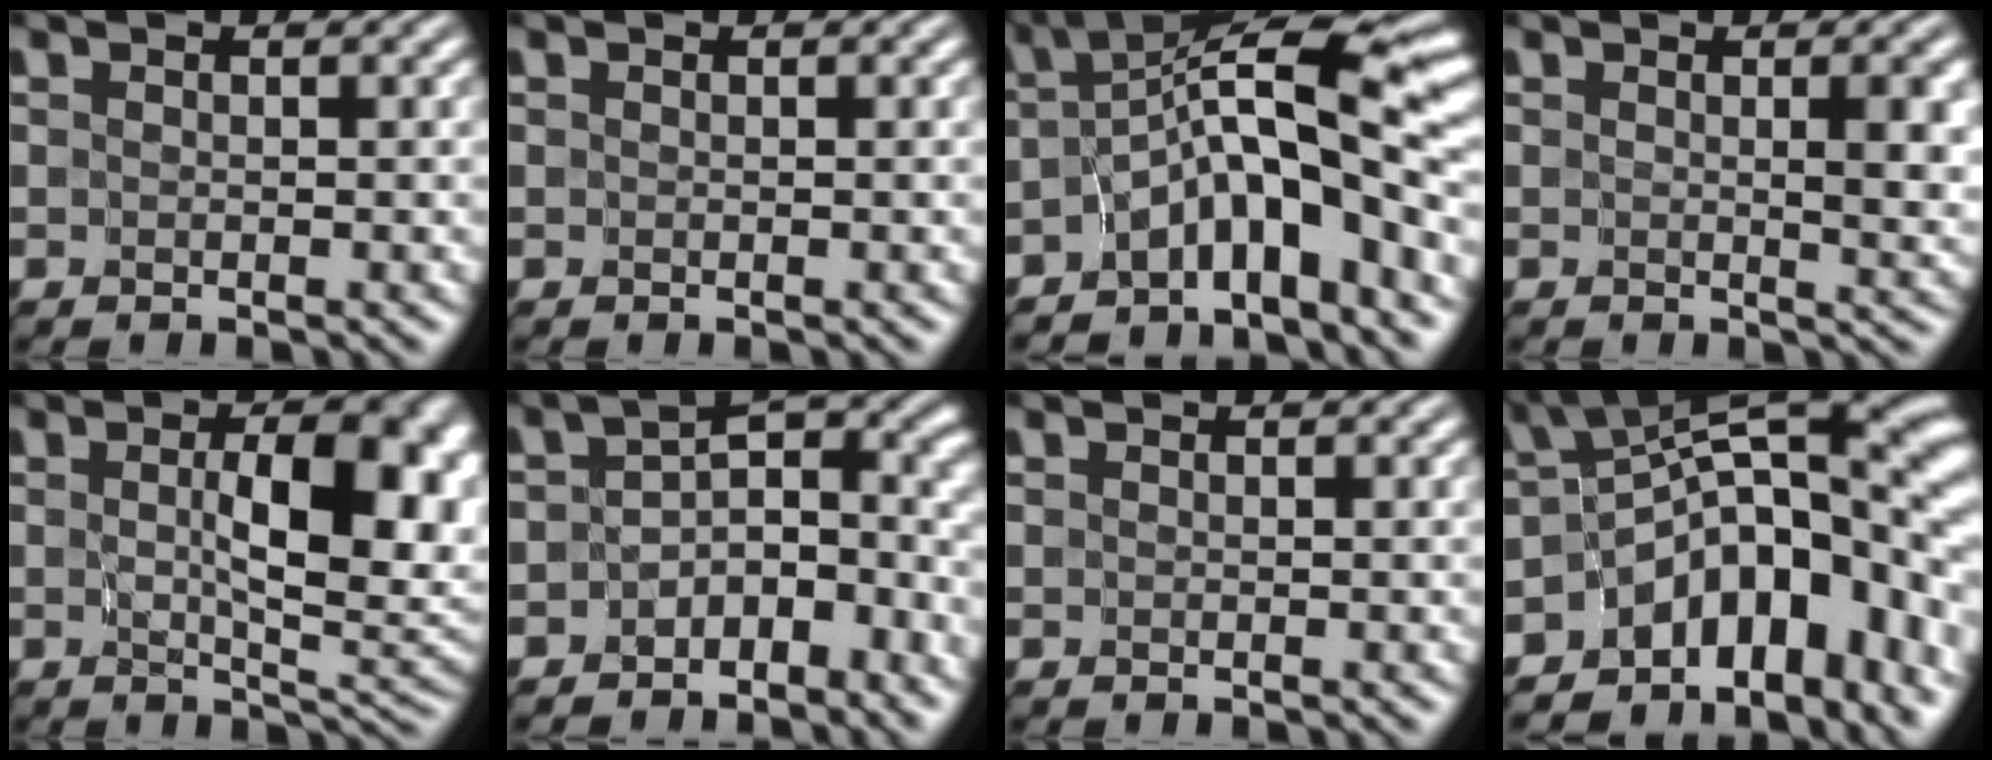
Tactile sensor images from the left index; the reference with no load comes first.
{"total": 0.0}
{"total": 8.6, "force": [-2.9, 2.4, 7.7], "torque": [-0.112, 0.015, -0.066]}
{"total": 3.4, "force": [0.7, 0.9, 3.2], "torque": [-0.043, -0.006, 0.014]}
{"total": 8.9, "force": [0.8, 3.3, 8.2], "torque": [-0.117, -0.004, 0.019]}
{"total": 6.2, "force": [-3.2, 3.7, 3.8], "torque": [-0.032, -0.003, -0.062]}
{"total": 0.0}
{"total": 13.2, "force": [-4.3, 7.6, 9.8], "torque": [-0.124, 0.003, -0.077]}